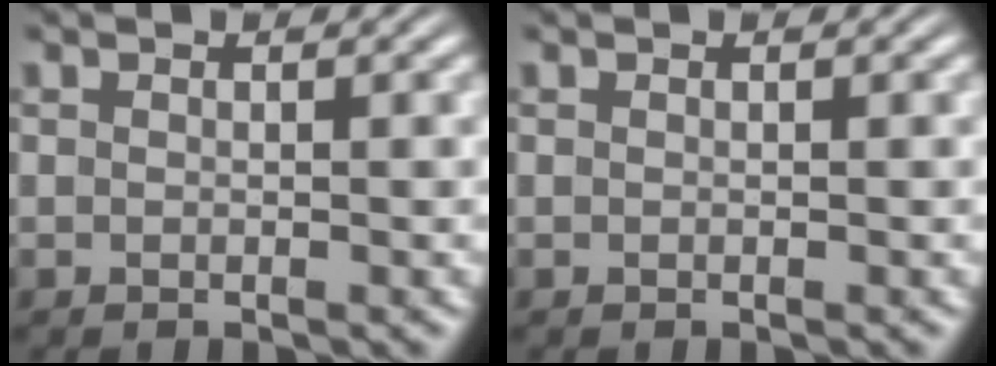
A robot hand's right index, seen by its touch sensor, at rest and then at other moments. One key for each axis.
{"total": 0.0}